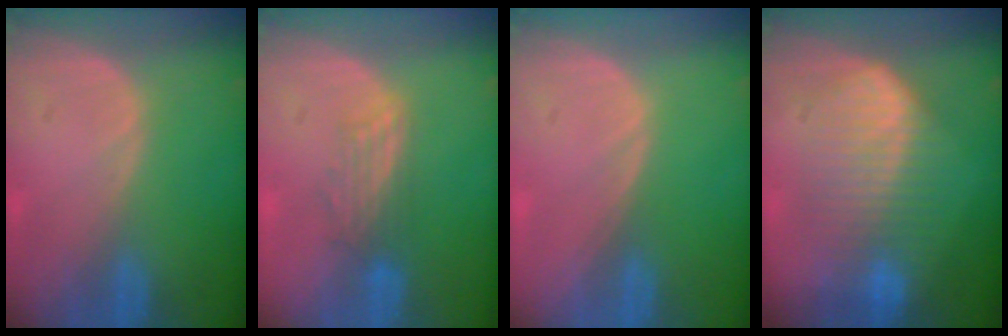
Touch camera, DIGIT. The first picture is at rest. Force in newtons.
{"total": 3.2, "press": 3.1, "slide": 0.7}
{"total": 0.0}
{"total": 8.7, "press": 8.7, "slide": 0.2}